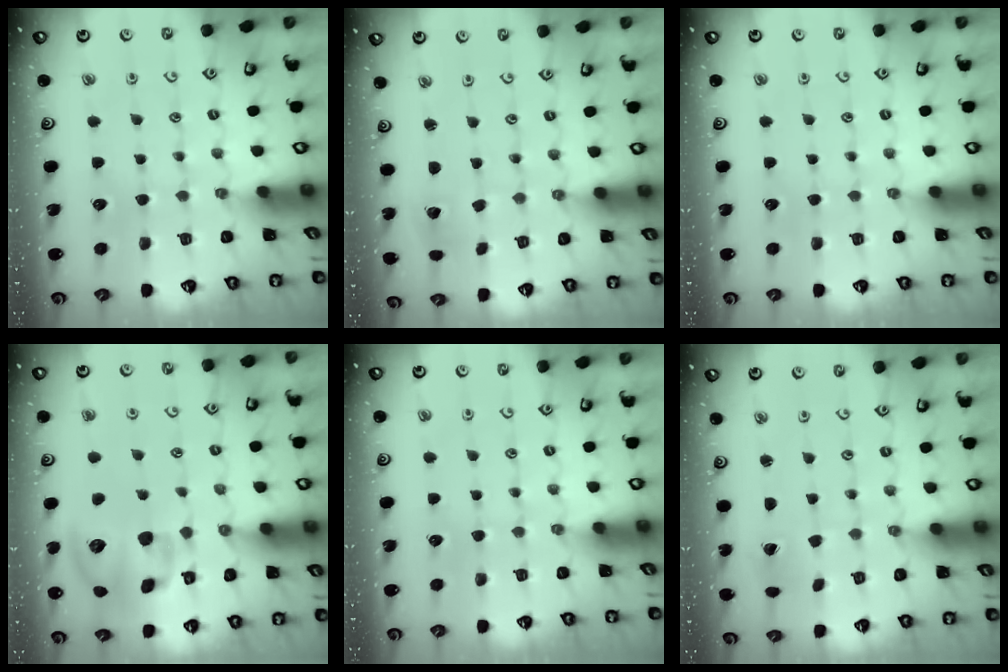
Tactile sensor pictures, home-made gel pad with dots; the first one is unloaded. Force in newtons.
{"total": 1.8, "press": 1.8, "slide": 0.1}
{"total": 0.0}
{"total": 16.0, "press": 15.8, "slide": 2.3}
{"total": 0.0}
{"total": 1.3, "press": 1.2, "slide": 0.4}